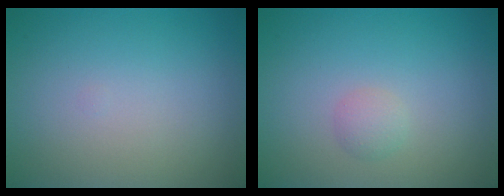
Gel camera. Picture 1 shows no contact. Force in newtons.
{"total": 1.1, "press": 1.1, "slide": 0.1}